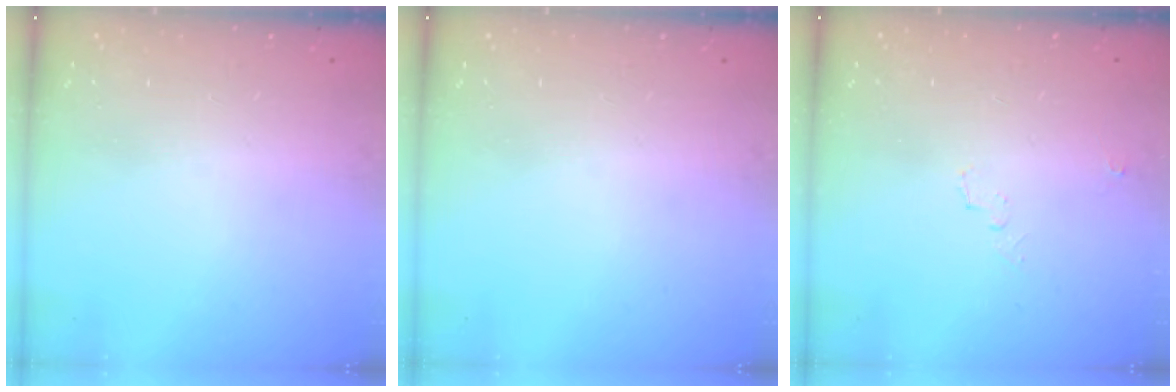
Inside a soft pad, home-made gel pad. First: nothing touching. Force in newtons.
{"total": 0.0}
{"total": 3.7, "press": 3.3, "slide": 1.7}